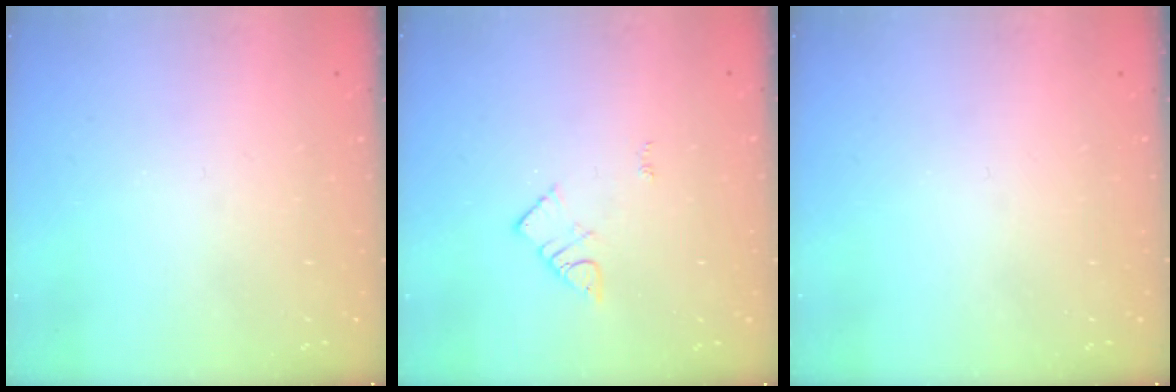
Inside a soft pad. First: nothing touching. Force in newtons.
{"total": 3.1, "press": 3.1, "slide": 0.2}
{"total": 0.0}